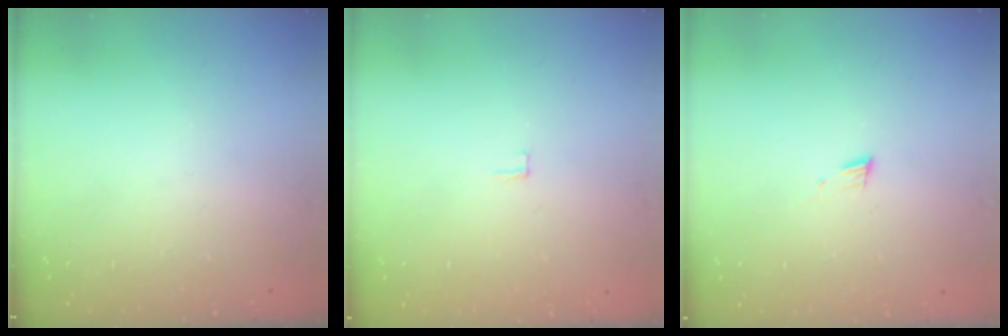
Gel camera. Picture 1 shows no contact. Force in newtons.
{"total": 2.0, "press": 2.0, "slide": 0.2}
{"total": 4.9, "press": 4.9, "slide": 0.5}